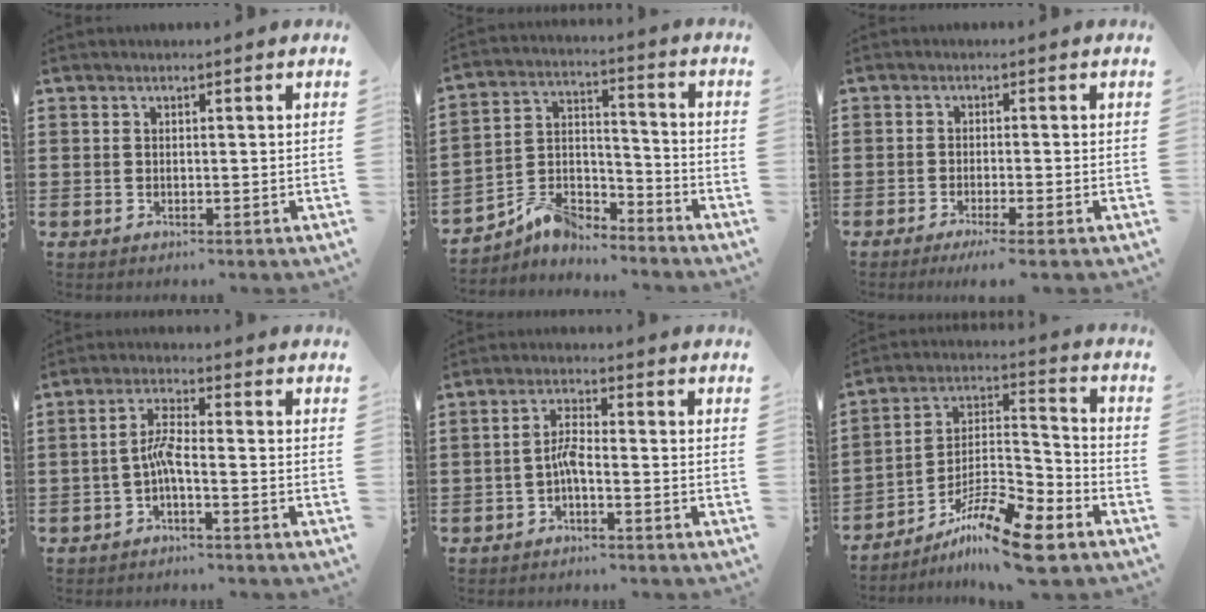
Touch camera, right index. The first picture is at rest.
{"total": 7.3, "force": [-6.5, 2.5, 2.3], "torque": [-0.054, 0.018, -0.129]}
{"total": 1.9, "force": [-1.4, -0.2, 1.2], "torque": [-0.028, -0.004, -0.027]}
{"total": 4.0, "force": [-1.6, 0.6, 3.7], "torque": [-0.076, 0.004, -0.033]}
{"total": 3.3, "force": [-1.3, 0.6, 3.0], "torque": [-0.064, 0.003, -0.028]}
{"total": 11.5, "force": [-8.6, 1.9, 7.4], "torque": [-0.138, 0.019, -0.167]}